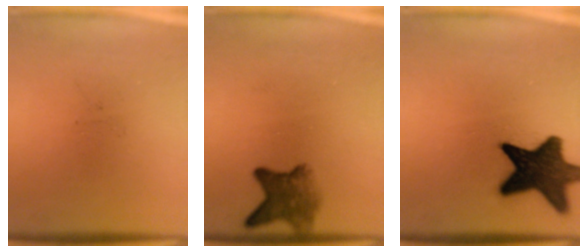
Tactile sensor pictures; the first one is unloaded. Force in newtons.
{"total": 5.2}
{"total": 14.3}